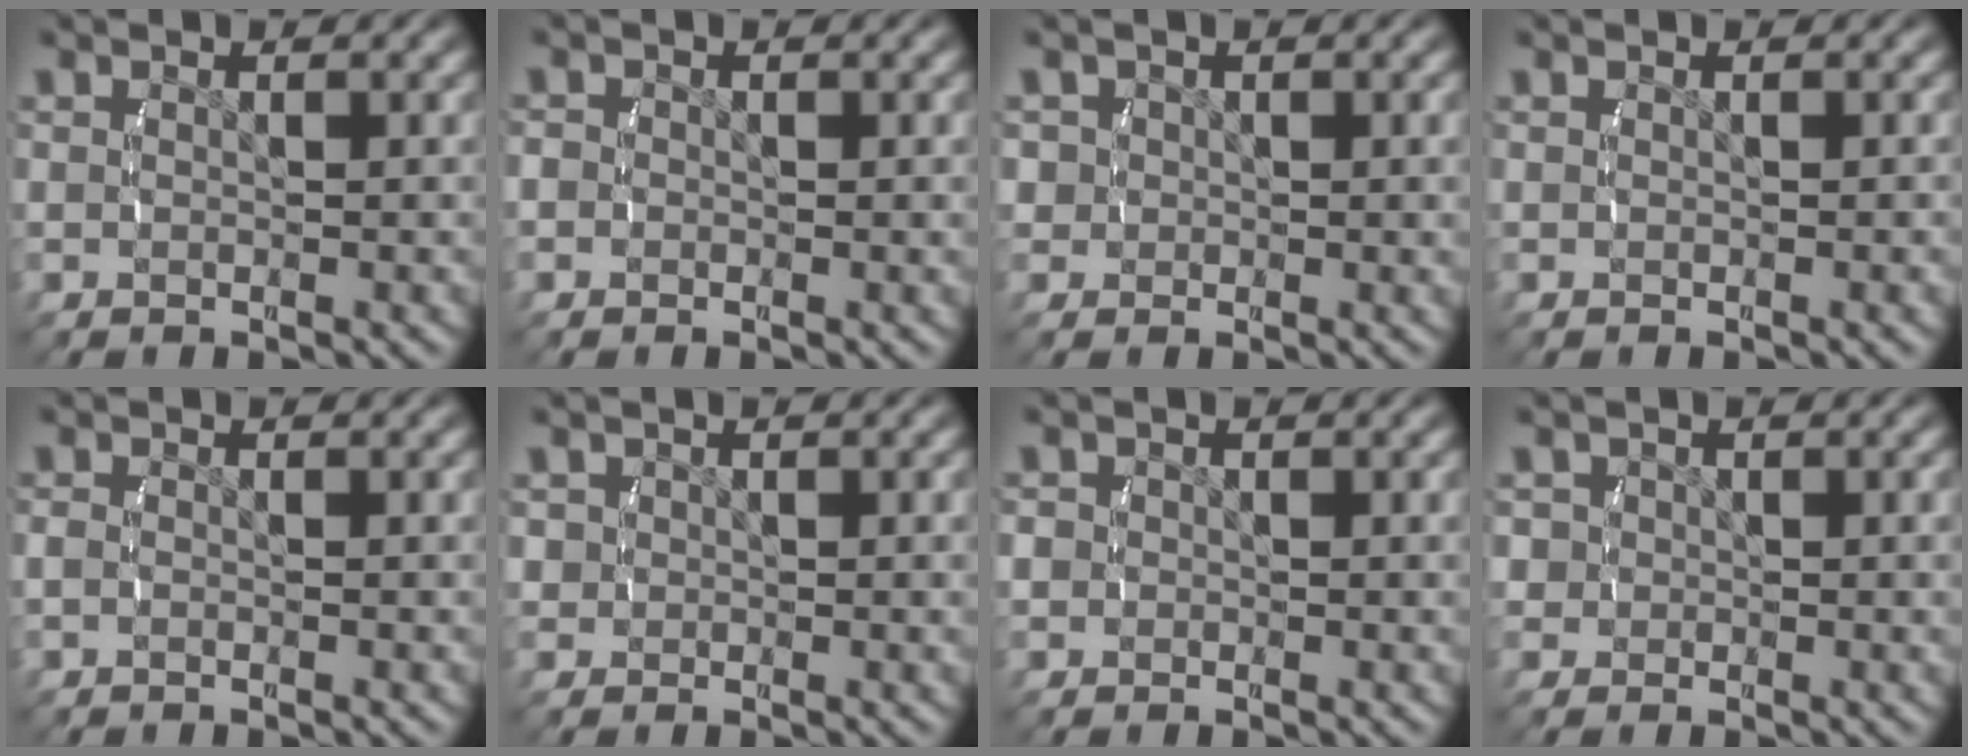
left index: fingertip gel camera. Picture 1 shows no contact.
{"total": 1.3, "force": [-0.2, 1.1, 0.6], "torque": [-0.017, -0.001, -0.006]}
{"total": 3.0, "force": [0.4, 2.8, 1.2], "torque": [-0.038, -0.006, 0.009]}
{"total": 0.0}
{"total": 1.0, "force": [-0.3, 0.5, 0.7], "torque": [-0.019, -0.001, -0.007]}
{"total": 1.9, "force": [0.4, 1.8, 0.7], "torque": [-0.025, -0.005, 0.010]}
{"total": 2.1, "force": [0.0, 1.9, 0.8], "torque": [-0.026, -0.001, -0.002]}
{"total": 3.2, "force": [0.2, 3.0, 1.2], "torque": [-0.038, -0.006, 0.004]}